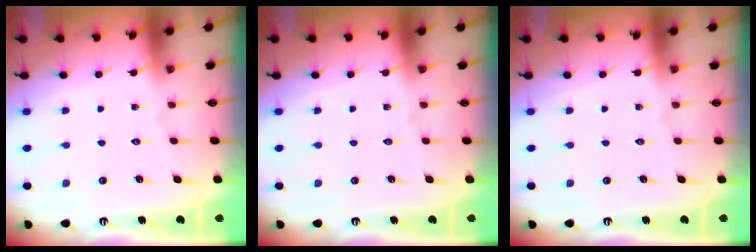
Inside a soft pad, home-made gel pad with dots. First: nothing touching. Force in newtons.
{"total": 0.0}
{"total": 0.0}